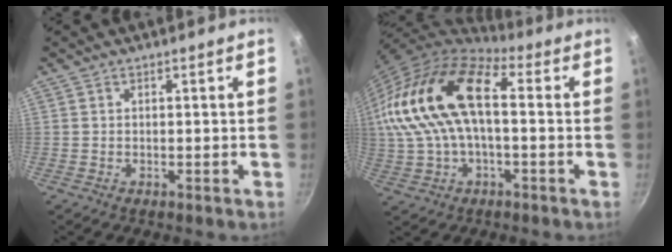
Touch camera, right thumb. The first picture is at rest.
{"total": 20.9, "force": [2.3, 11.1, 17.5], "torque": [-0.346, 0.030, 0.033]}